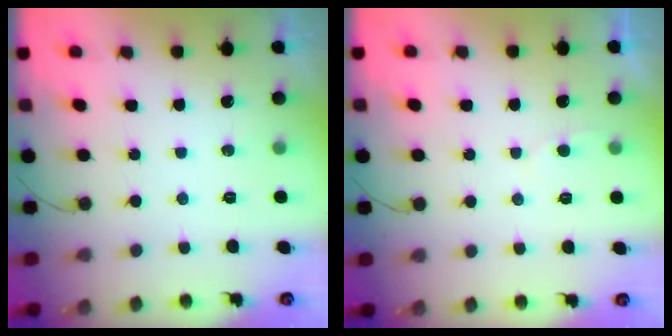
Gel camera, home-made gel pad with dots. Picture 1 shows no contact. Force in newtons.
{"total": 2.2, "press": 2.2, "slide": 0.2}